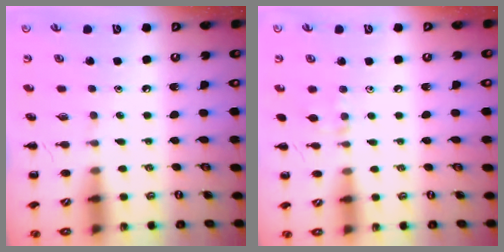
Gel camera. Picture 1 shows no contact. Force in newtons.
{"total": 5.5, "press": 5.1, "slide": 1.8}